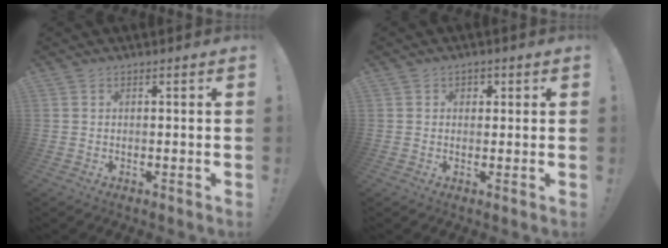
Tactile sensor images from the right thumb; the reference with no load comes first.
{"total": 1.7, "force": [0.2, 1.6, 0.7], "torque": [-0.004, 0.001, 0.002]}